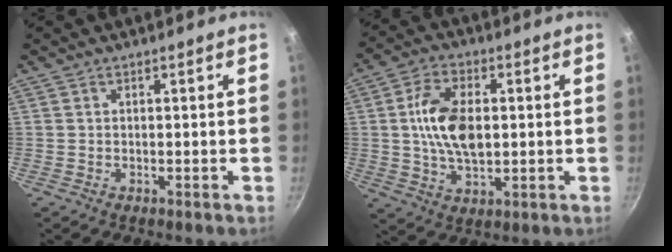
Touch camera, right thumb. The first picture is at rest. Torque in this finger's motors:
{"motor_torque": [1.96, 1.93, 1.65, -0.48, 0.15]}